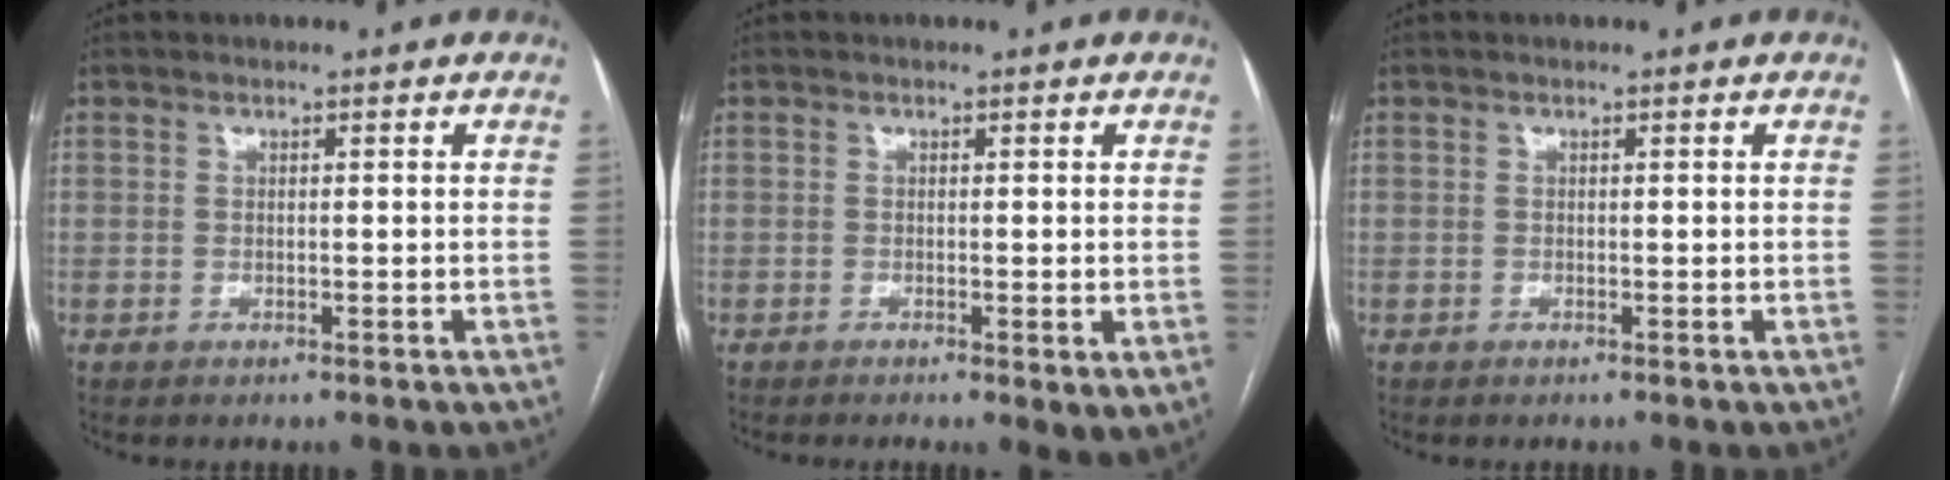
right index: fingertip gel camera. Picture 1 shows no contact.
{"total": 2.8, "force": [-0.8, 0.7, 2.6], "torque": [-0.034, -0.009, -0.012]}
{"total": 0.0}